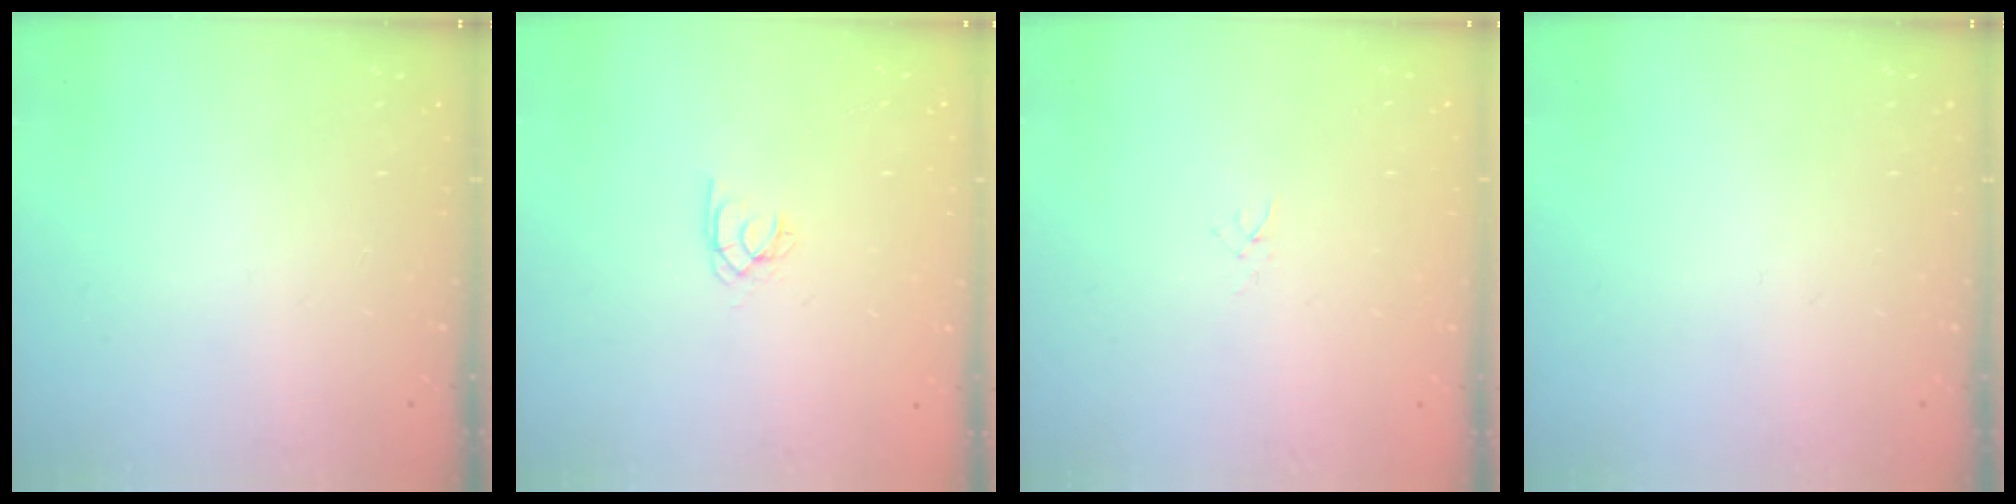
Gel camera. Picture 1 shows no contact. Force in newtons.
{"total": 1.9, "press": 1.9, "slide": 0.2}
{"total": 1.0, "press": 1.0, "slide": 0.3}
{"total": 0.0}